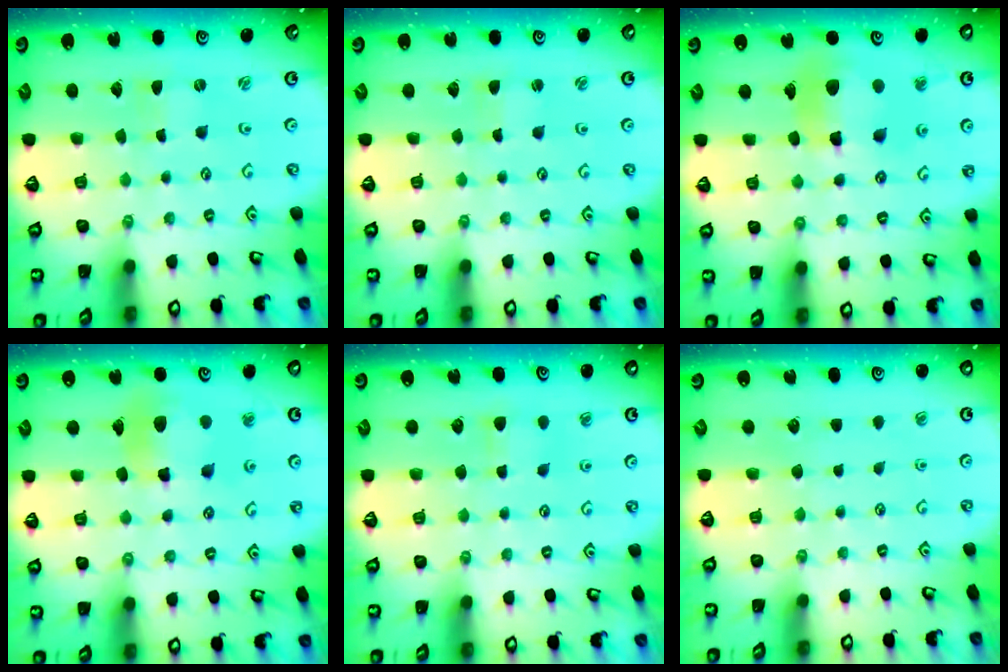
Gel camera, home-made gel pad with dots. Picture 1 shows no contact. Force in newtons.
{"total": 1.5, "press": 1.5, "slide": 0.3}
{"total": 12.5, "press": 12.5, "slide": 1.4}
{"total": 11.2, "press": 11.1, "slide": 1.4}
{"total": 4.5, "press": 4.4, "slide": 0.6}
{"total": 0.0}